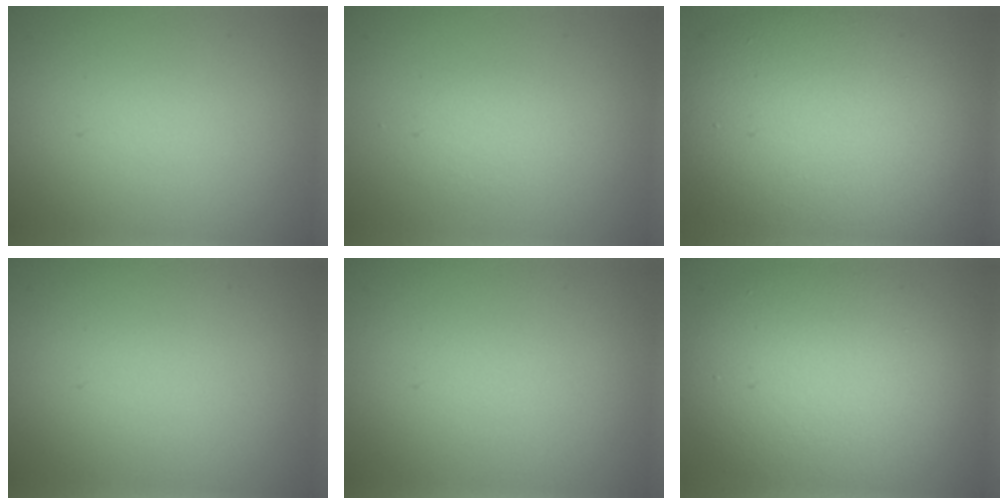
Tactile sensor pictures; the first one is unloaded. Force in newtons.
{"total": 1.3, "press": 1.3, "slide": 0.0}
{"total": 11.7, "press": 11.7, "slide": 0.4}
{"total": 0.0}
{"total": 0.0}
{"total": 8.7, "press": 8.7, "slide": 0.7}